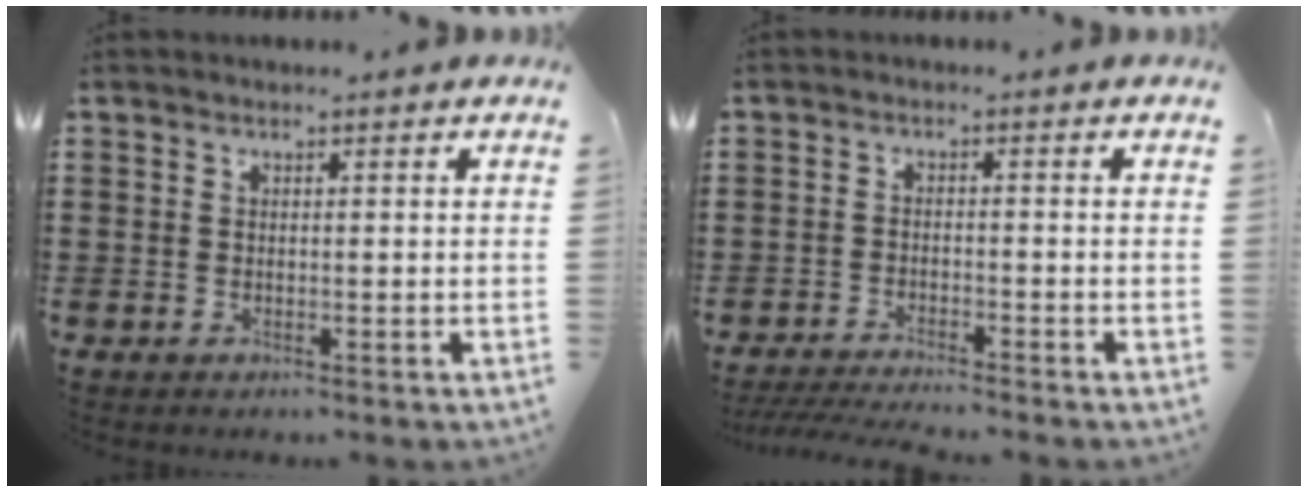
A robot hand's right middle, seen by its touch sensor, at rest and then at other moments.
{"total": 3.0, "force": [-2.9, -0.3, 0.9], "torque": [-0.022, -0.006, -0.059]}